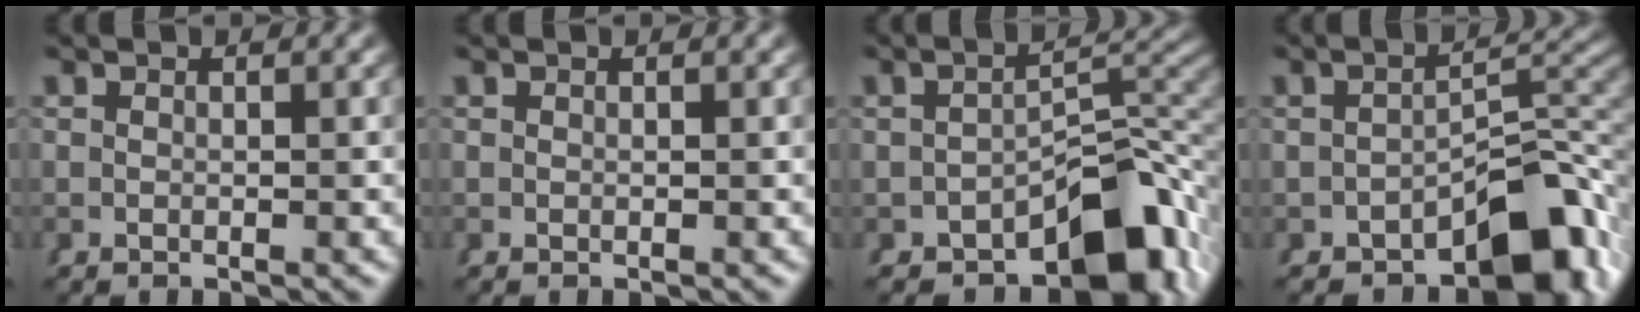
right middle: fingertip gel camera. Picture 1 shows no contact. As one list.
[{"total": 0.0}, {"total": 8.4, "force": [-5.2, 3.6, 5.5], "torque": [-0.041, 0.000, -0.075]}, {"total": 7.4, "force": [-4.5, 2.9, 5.1], "torque": [-0.040, -0.001, -0.066]}]